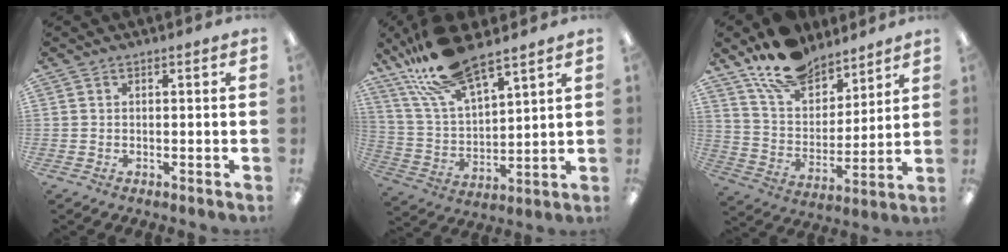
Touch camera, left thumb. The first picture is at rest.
{"total": 18.7, "force": [14.2, 6.0, 10.5], "torque": [-0.220, -0.059, 0.253]}
{"total": 15.5, "force": [12.4, 7.6, 5.5], "torque": [-0.106, -0.072, 0.233]}